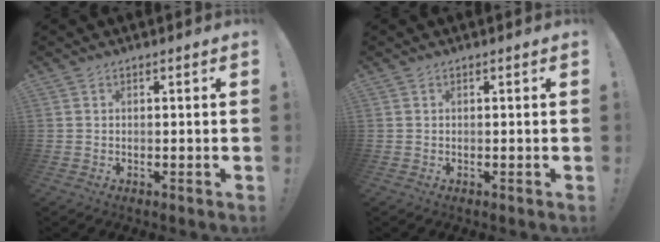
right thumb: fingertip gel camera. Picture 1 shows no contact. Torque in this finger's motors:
{"motor_torque": [0.00, 0.00, 0.00, 0.00, 0.01]}